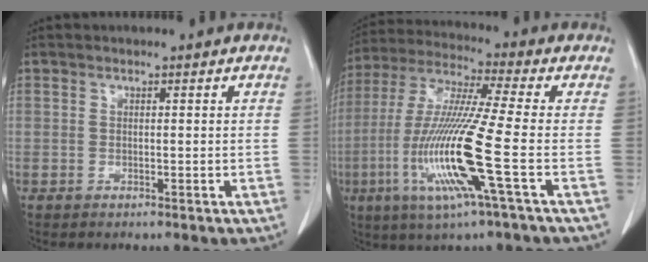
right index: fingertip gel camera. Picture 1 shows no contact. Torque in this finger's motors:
{"motor_torque": [2.14, 0.00, 1.05, 0.21]}